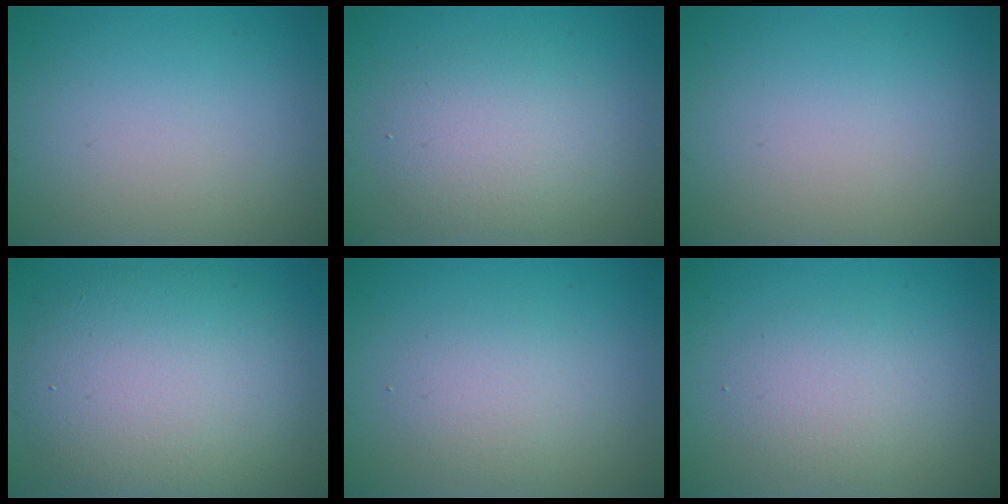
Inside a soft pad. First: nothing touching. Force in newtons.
{"total": 3.7, "press": 3.7, "slide": 0.3}
{"total": 0.0}
{"total": 9.6, "press": 9.5, "slide": 0.7}
{"total": 2.4, "press": 2.4, "slide": 0.2}
{"total": 2.6, "press": 2.6, "slide": 0.1}